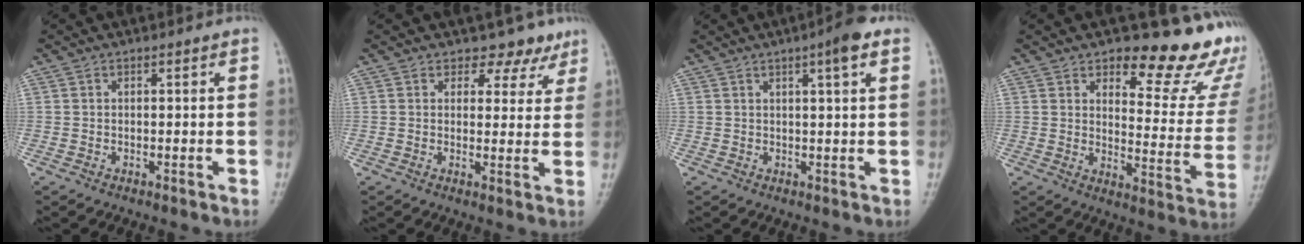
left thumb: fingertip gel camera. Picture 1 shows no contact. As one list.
[{"total": 5.3, "force": [4.1, 3.3, 0.6], "torque": [0.026, -0.027, 0.039]}, {"total": 5.1, "force": [2.6, 0.5, 4.4], "torque": [-0.061, -0.002, 0.034]}, {"total": 18.8, "force": [12.4, 7.6, 11.9], "torque": [-0.089, -0.084, 0.151]}]